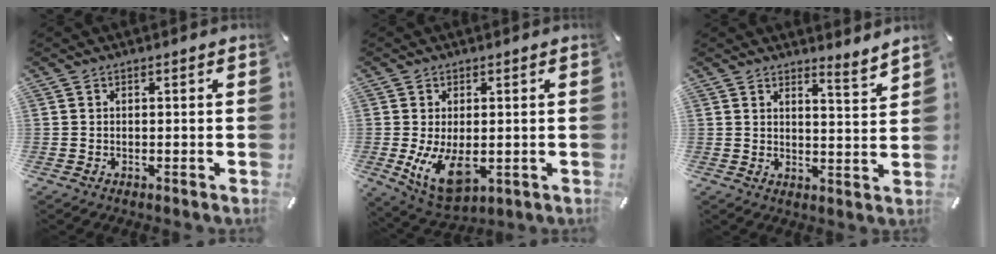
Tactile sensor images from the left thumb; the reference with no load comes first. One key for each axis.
{"total": 9.9, "fx": -0.8, "fy": 5.6, "fz": 8.1, "tx": -0.148, "ty": -0.018, "tz": -0.009}
{"total": 4.3, "fx": 4.2, "fy": 0.0, "fz": 1.1, "tx": -0.010, "ty": -0.042, "tz": 0.070}